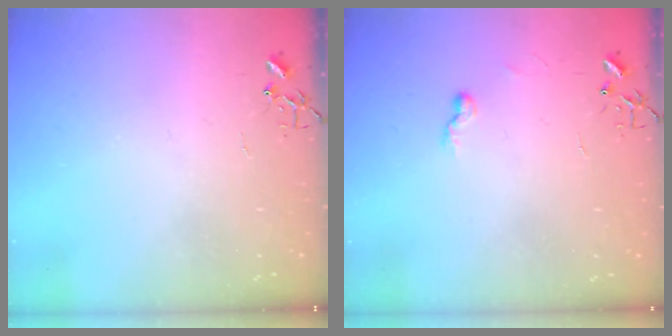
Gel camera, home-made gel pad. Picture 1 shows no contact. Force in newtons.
{"total": 4.6, "press": 4.6, "slide": 0.6}